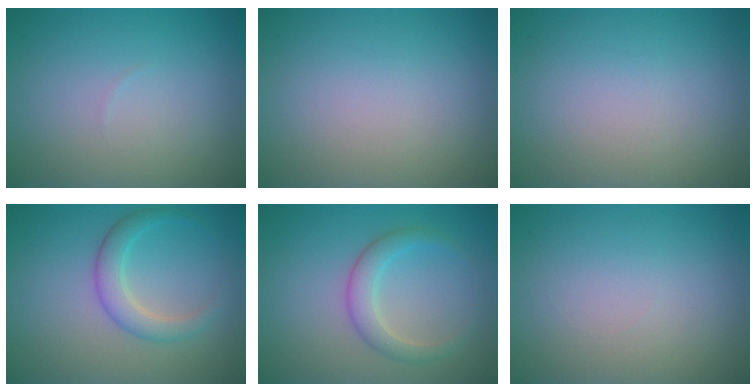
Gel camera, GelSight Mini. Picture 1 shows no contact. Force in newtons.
{"total": 0.0}
{"total": 0.0}
{"total": 2.8, "press": 2.8, "slide": 0.0}
{"total": 2.6, "press": 2.6, "slide": 0.1}
{"total": 0.0}